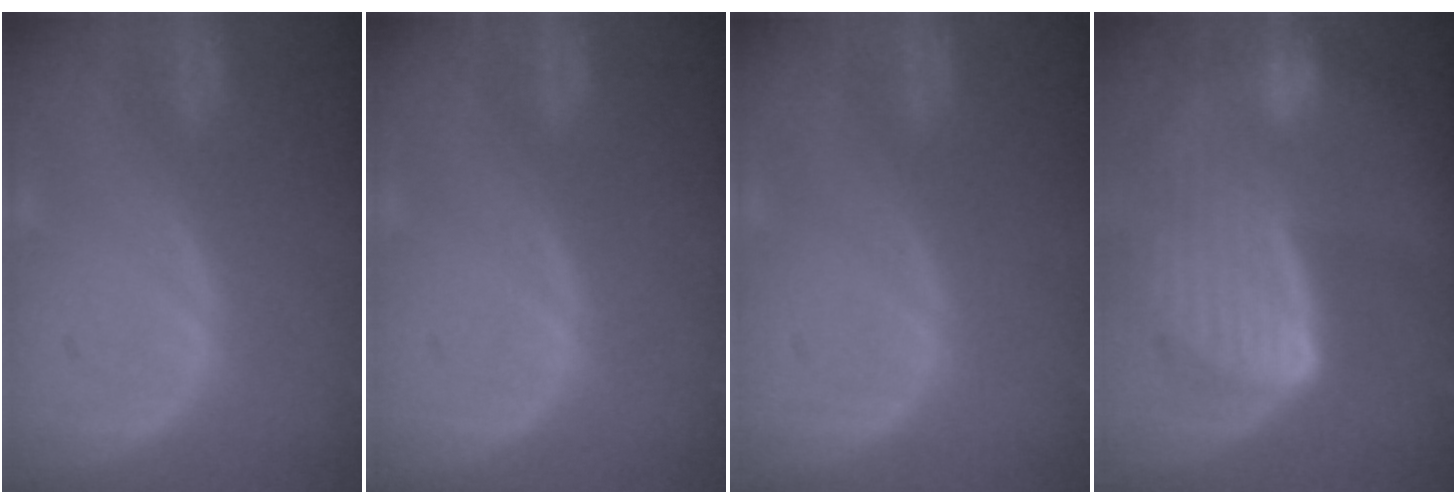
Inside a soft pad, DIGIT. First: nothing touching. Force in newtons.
{"total": 0.0}
{"total": 0.0}
{"total": 9.2, "press": 8.0, "slide": 4.5}